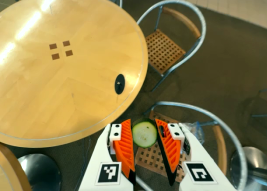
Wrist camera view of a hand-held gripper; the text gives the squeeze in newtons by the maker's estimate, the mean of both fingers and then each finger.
{"total": 8.6, "left": 8.4, "right": 8.7}